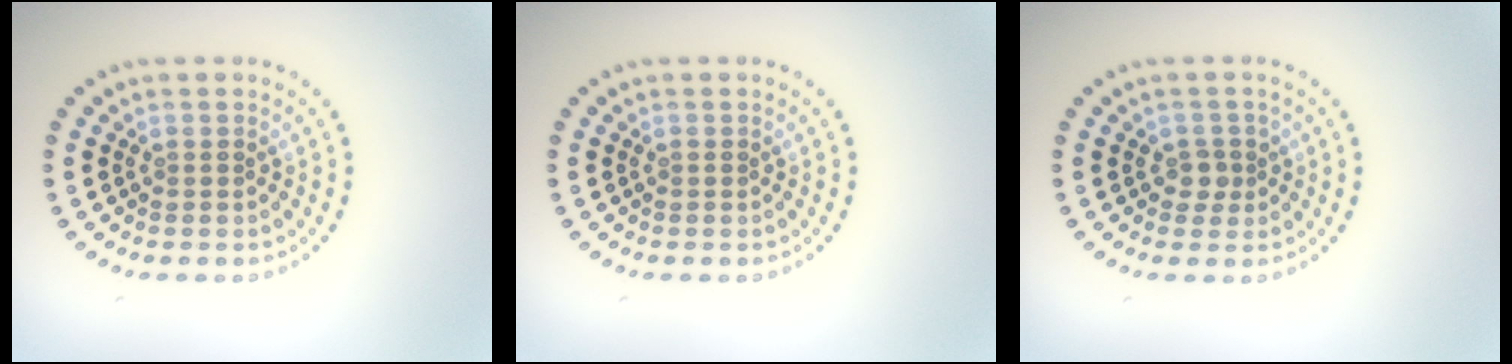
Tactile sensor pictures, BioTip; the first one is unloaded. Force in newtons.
{"total": 0.0}
{"total": 1.5, "press": 1.2, "slide": 0.9}